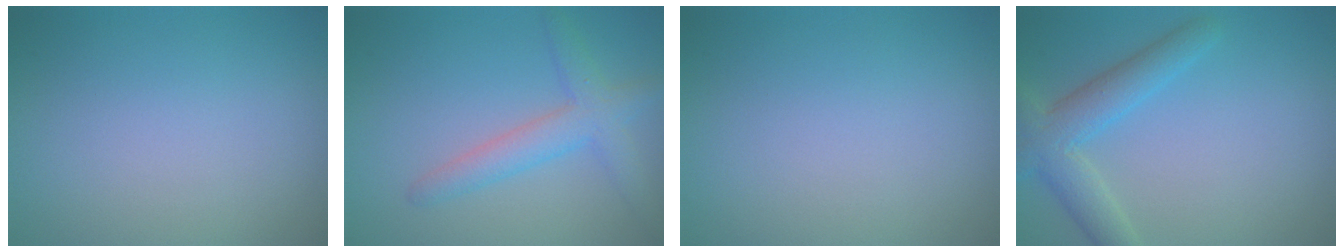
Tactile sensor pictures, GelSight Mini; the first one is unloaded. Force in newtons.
{"total": 3.4, "press": 3.4, "slide": 0.1}
{"total": 0.0}
{"total": 4.2, "press": 4.2, "slide": 0.1}